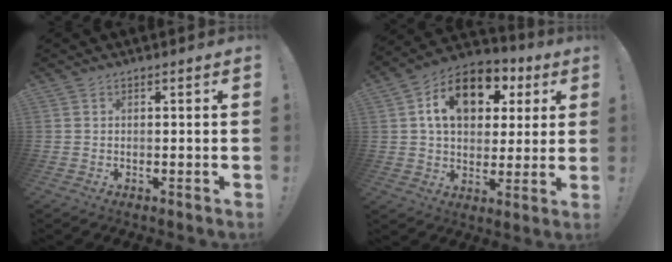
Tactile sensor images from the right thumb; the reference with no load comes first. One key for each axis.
{"total": 16.3, "fx": 6.0, "fy": 11.1, "fz": 10.3, "tx": -0.156, "ty": -0.013, "tz": 0.108}